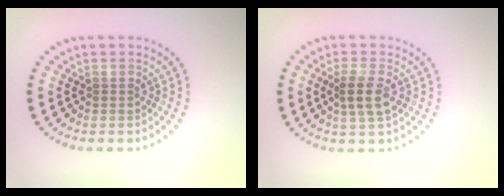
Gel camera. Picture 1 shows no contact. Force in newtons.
{"total": 2.8, "press": 2.6, "slide": 1.0}